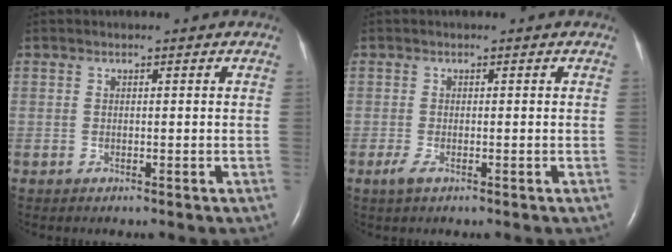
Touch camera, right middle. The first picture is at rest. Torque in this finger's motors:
{"motor_torque": [0.43, -0.33, -0.01, 0.01]}